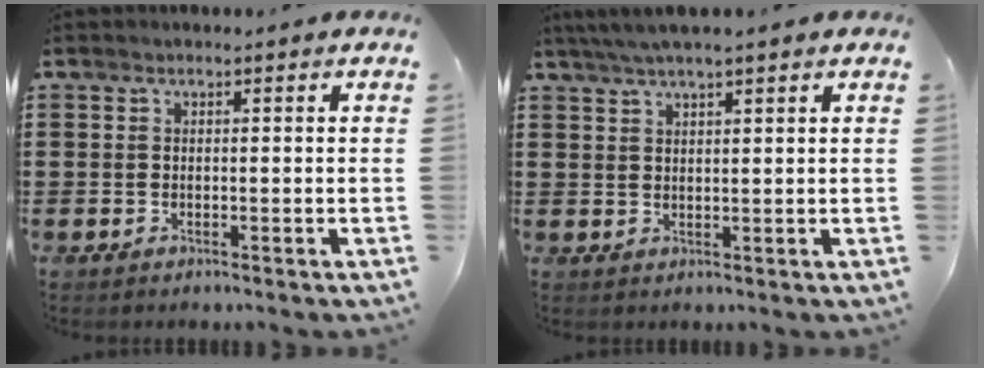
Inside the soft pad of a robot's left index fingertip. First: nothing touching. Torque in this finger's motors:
{"motor_torque": [2.14, 0.00, 0.80, 0.10]}